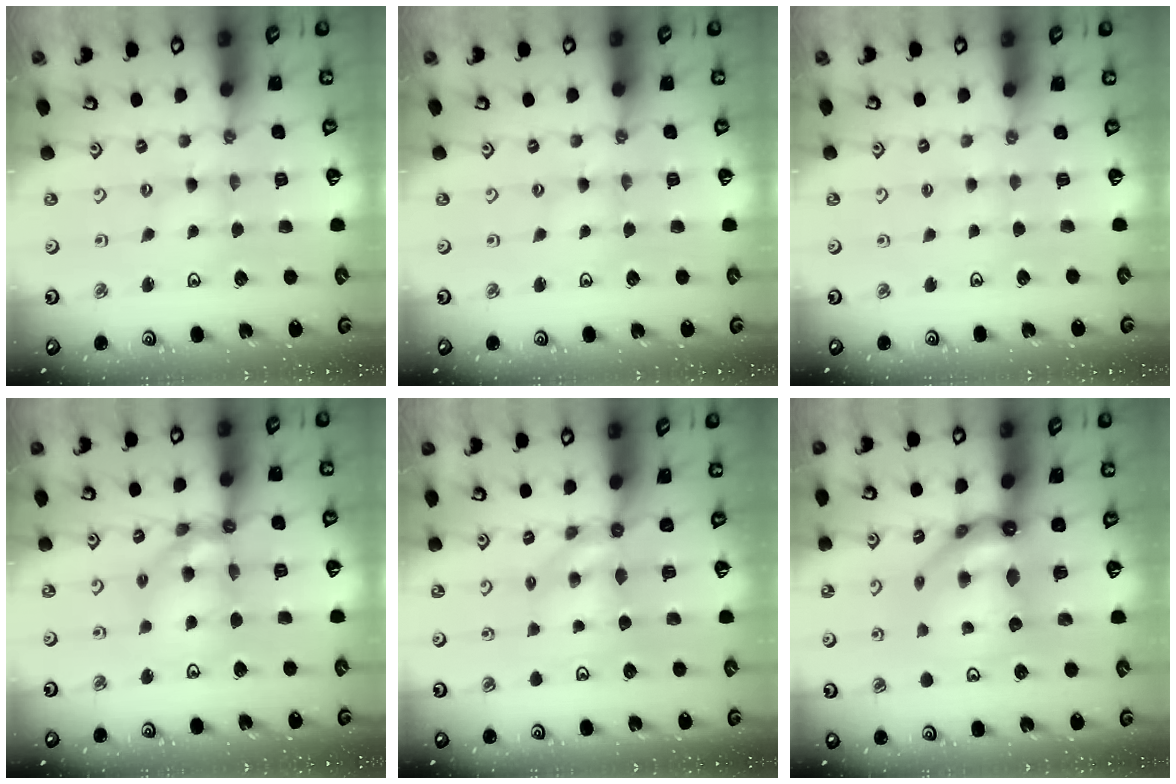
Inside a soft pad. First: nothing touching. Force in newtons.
{"total": 0.9, "press": 0.9, "slide": 0.1}
{"total": 1.7, "press": 1.7, "slide": 0.3}
{"total": 12.9, "press": 12.8, "slide": 1.4}
{"total": 5.6, "press": 5.6, "slide": 0.2}
{"total": 11.5, "press": 11.4, "slide": 1.3}